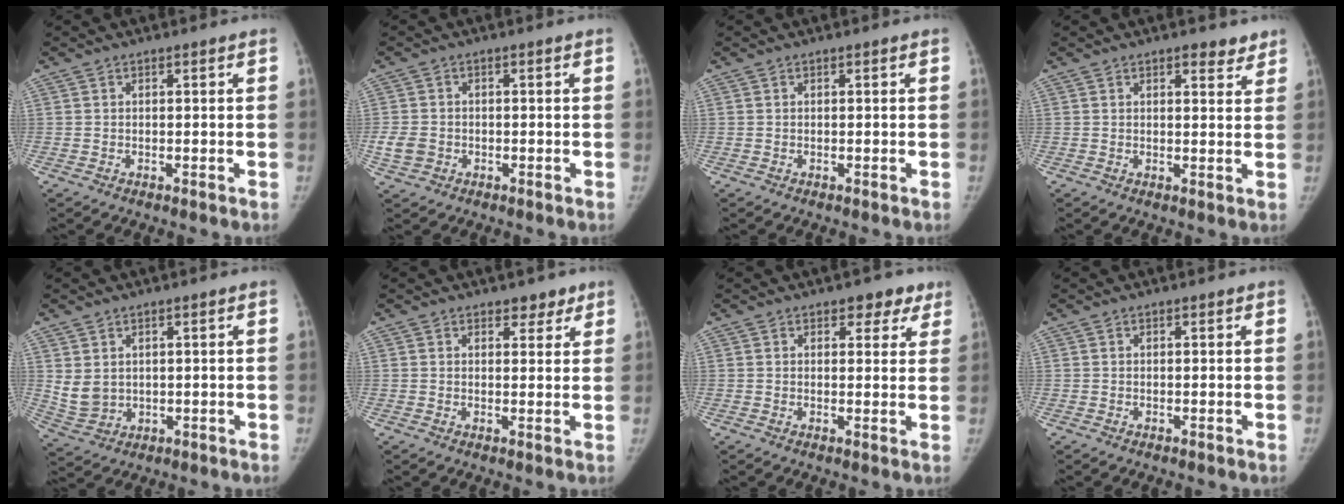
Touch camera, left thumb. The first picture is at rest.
{"total": 3.9, "force": [-1.1, 3.3, 1.8], "torque": [-0.032, 0.006, -0.017]}
{"total": 0.0}
{"total": 3.4, "force": [2.5, 1.5, 1.7], "torque": [-0.002, -0.014, 0.030]}
{"total": 5.0, "force": [1.4, 3.9, 2.8], "torque": [-0.045, -0.014, 0.045]}
{"total": 3.1, "force": [2.3, 1.9, 1.1], "torque": [0.011, -0.012, 0.030]}
{"total": 4.7, "force": [3.0, 2.9, 2.2], "torque": [0.012, -0.011, 0.033]}
{"total": 0.0}